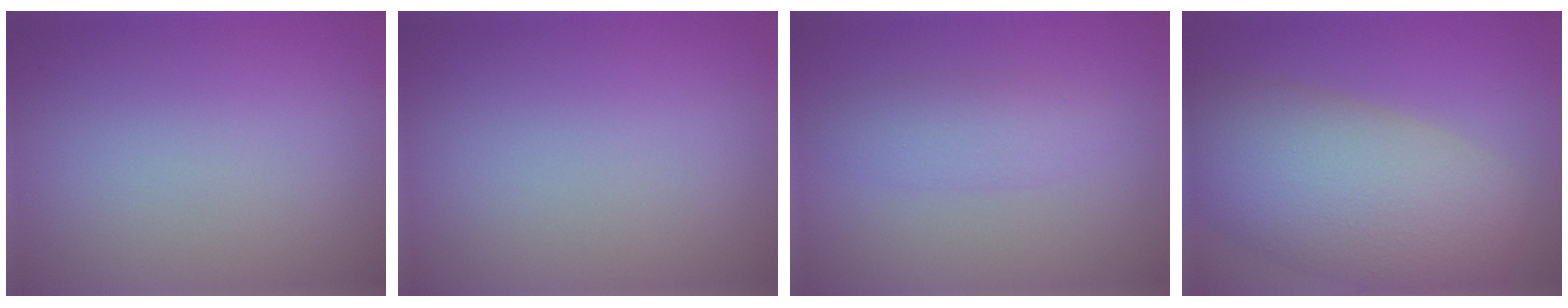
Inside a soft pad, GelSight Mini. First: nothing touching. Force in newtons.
{"total": 0.0}
{"total": 2.3, "press": 2.3, "slide": 0.1}
{"total": 11.2, "press": 11.2, "slide": 0.6}